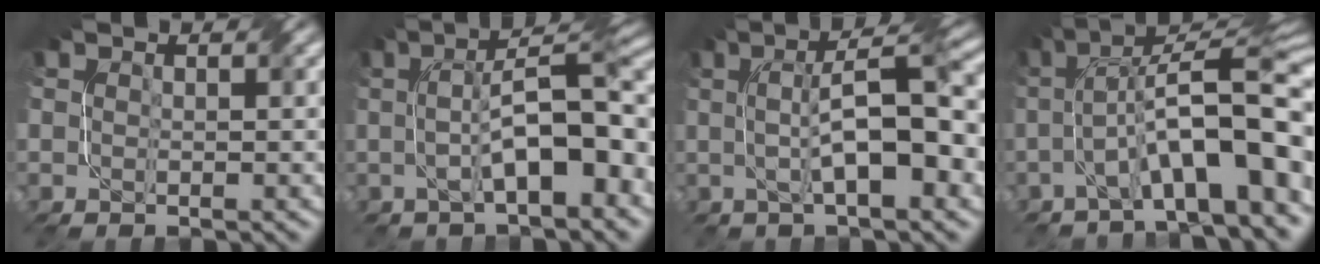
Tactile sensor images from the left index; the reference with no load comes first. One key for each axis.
{"total": 9.5, "fx": -0.8, "fy": 3.1, "fz": 9.0, "tx": -0.128, "ty": 0.017, "tz": -0.016}
{"total": 8.3, "fx": 0.3, "fy": 2.2, "fz": 8.0, "tx": -0.118, "ty": 0.010, "tz": 0.004}
{"total": 11.4, "fx": -2.9, "fy": 2.9, "fz": 10.6, "tx": -0.166, "ty": 0.024, "tz": -0.044}